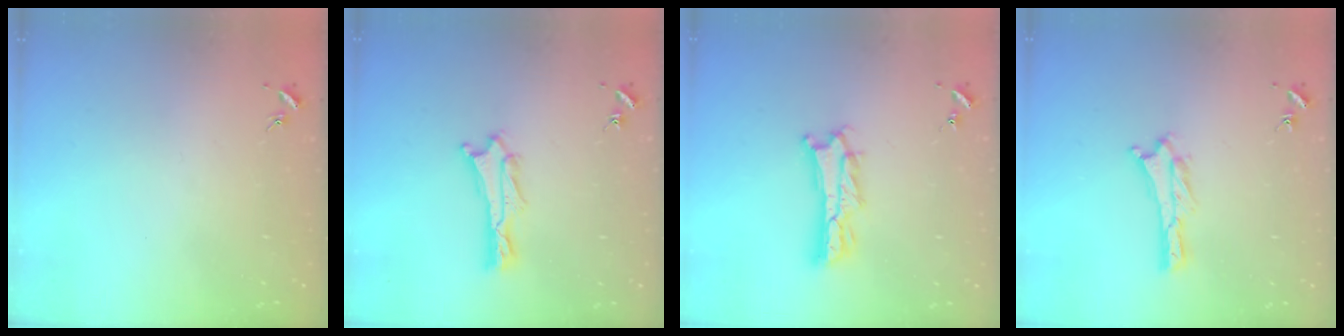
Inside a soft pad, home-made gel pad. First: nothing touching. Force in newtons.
{"total": 0.9, "press": 0.9, "slide": 0.2}
{"total": 4.3, "press": 4.3, "slide": 0.5}
{"total": 0.0}